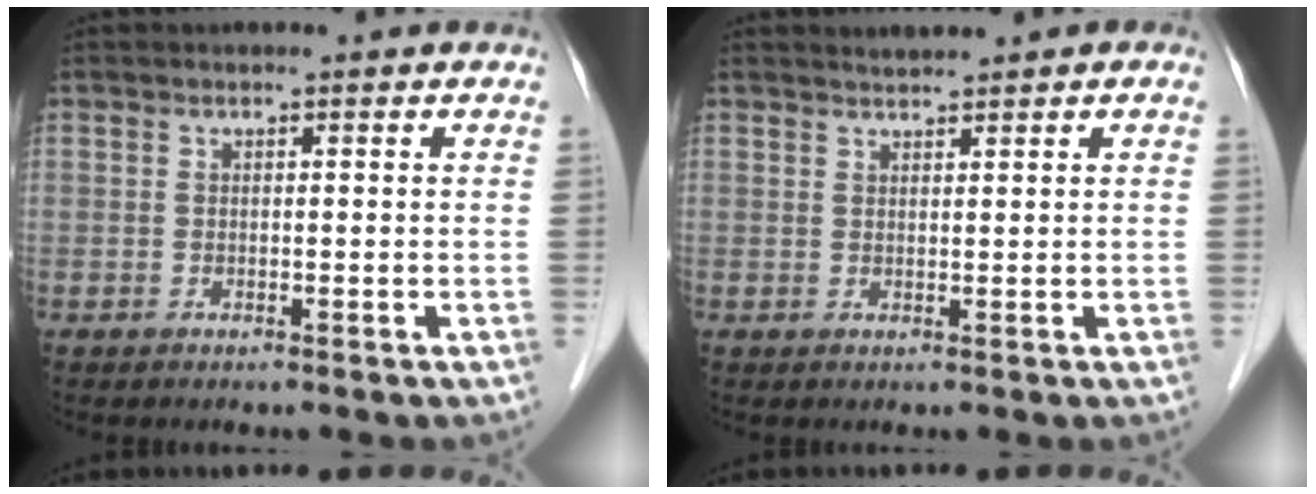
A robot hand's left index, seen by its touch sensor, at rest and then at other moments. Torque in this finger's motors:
{"motor_torque": [0.12, -0.18, -0.14, 0.03]}